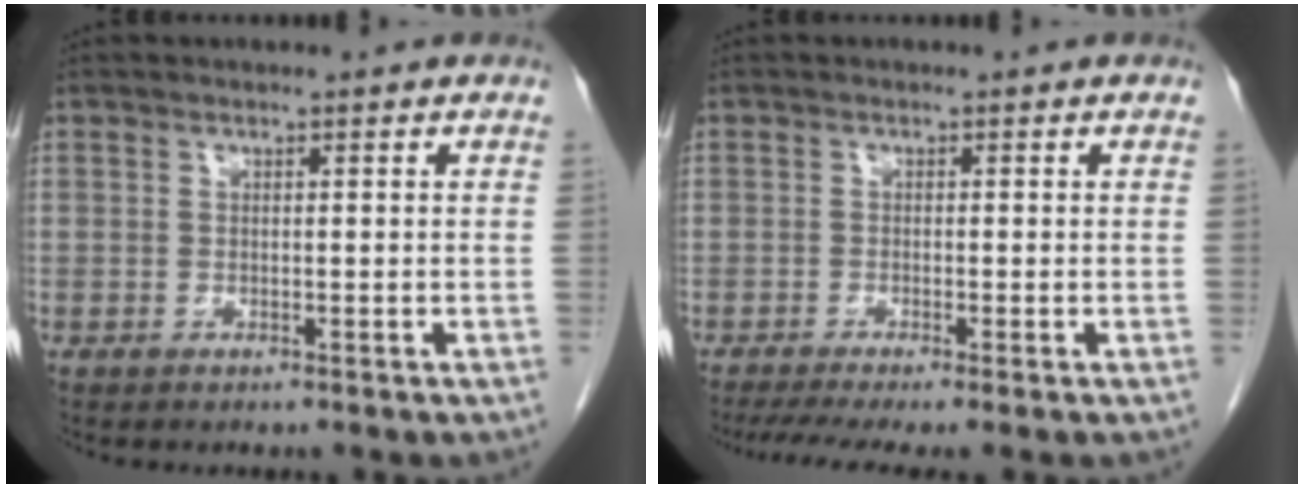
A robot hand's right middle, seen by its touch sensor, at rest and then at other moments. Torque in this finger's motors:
{"motor_torque": [0.70, -0.44, 0.11, 0.03]}